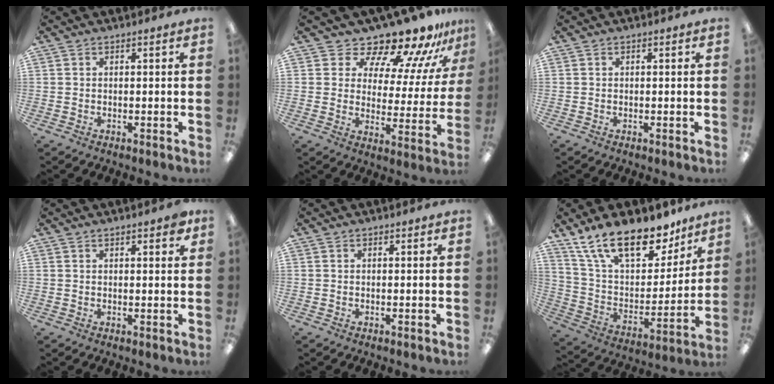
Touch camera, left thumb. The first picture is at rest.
{"total": 14.1, "force": [12.9, 4.1, 4.1], "torque": [-0.076, -0.117, 0.221]}
{"total": 0.0}
{"total": 2.4, "force": [1.8, 0.6, 1.5], "torque": [-0.016, -0.003, 0.027]}
{"total": 0.0}
{"total": 21.1, "force": [15.2, 9.2, 11.3], "torque": [-0.202, -0.090, 0.272]}